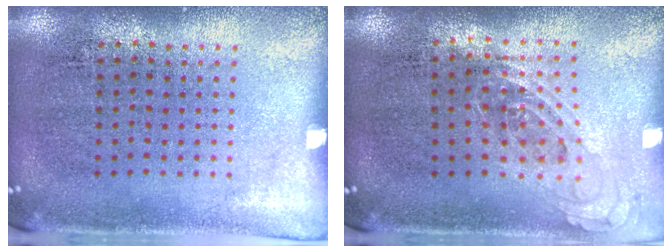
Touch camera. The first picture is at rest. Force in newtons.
{"total": 0.8, "press": 0.7, "slide": 0.3}